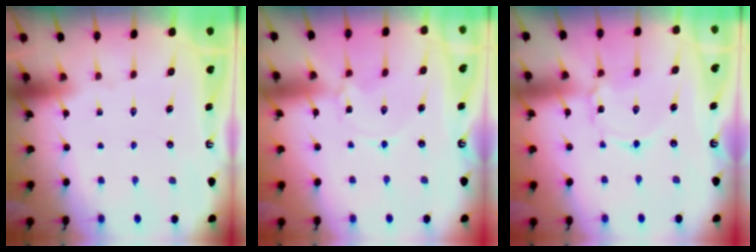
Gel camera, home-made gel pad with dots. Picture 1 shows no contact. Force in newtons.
{"total": 3.3, "press": 3.2, "slide": 0.3}
{"total": 2.4, "press": 2.4, "slide": 0.1}